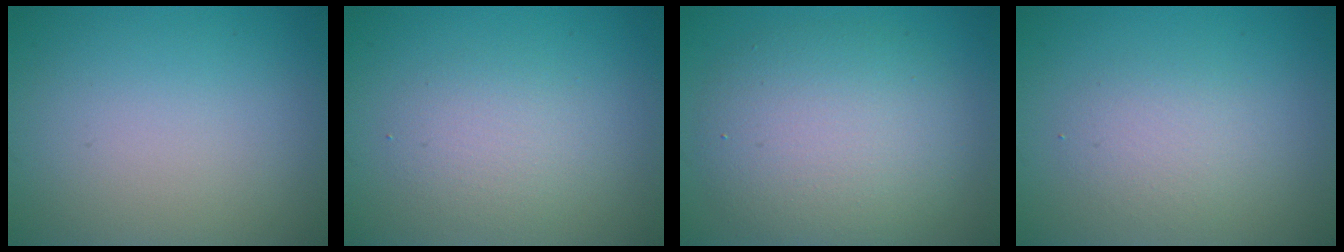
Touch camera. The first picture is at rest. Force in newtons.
{"total": 2.4, "press": 2.4, "slide": 0.2}
{"total": 6.6, "press": 6.6, "slide": 0.4}
{"total": 2.2, "press": 2.2, "slide": 0.2}